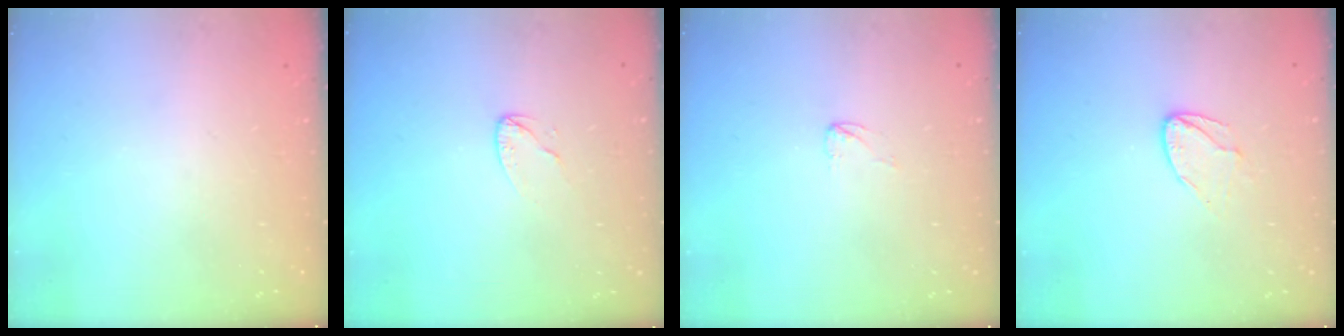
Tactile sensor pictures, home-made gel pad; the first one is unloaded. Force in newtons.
{"total": 3.2, "press": 3.2, "slide": 0.3}
{"total": 2.6, "press": 2.6, "slide": 0.2}
{"total": 6.8, "press": 6.8, "slide": 0.6}